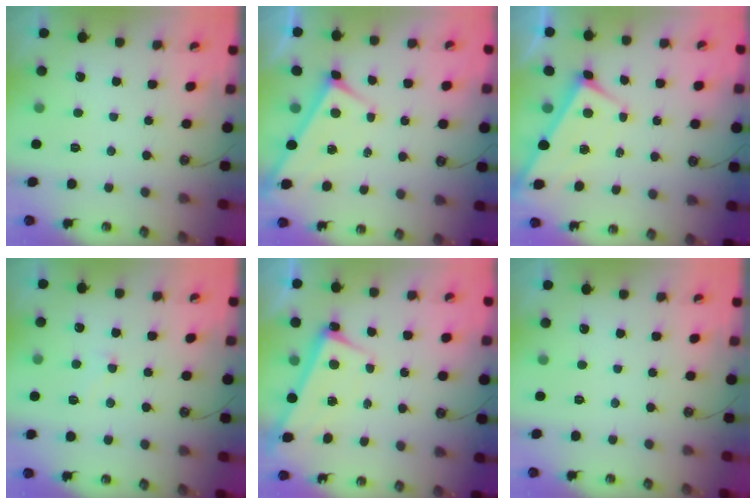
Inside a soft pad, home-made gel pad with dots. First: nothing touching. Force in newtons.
{"total": 2.9, "press": 2.9, "slide": 0.3}
{"total": 2.7, "press": 2.7, "slide": 0.3}
{"total": 4.1, "press": 4.1, "slide": 0.5}
{"total": 2.6, "press": 2.4, "slide": 0.9}
{"total": 0.0}